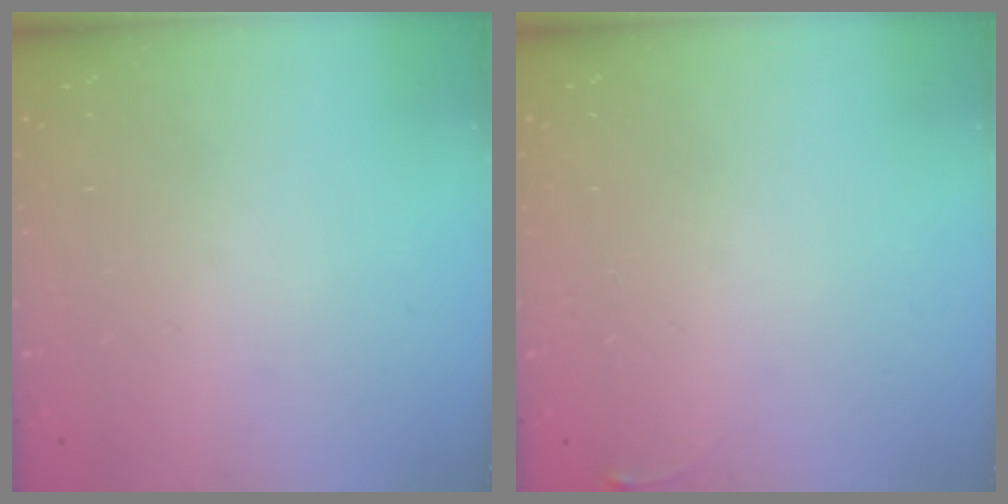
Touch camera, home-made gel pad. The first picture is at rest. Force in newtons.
{"total": 2.6, "press": 2.6, "slide": 0.6}